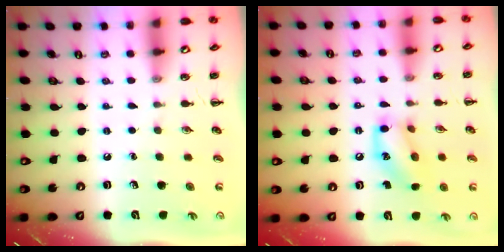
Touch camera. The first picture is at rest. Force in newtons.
{"total": 12.8, "press": 12.5, "slide": 2.5}